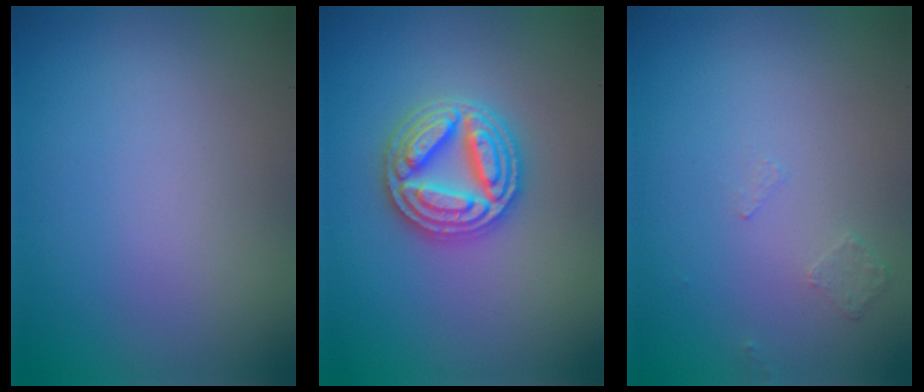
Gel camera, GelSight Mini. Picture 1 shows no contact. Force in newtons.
{"total": 4.7, "press": 4.7, "slide": 0.8}
{"total": 0.6, "press": 0.5, "slide": 0.4}